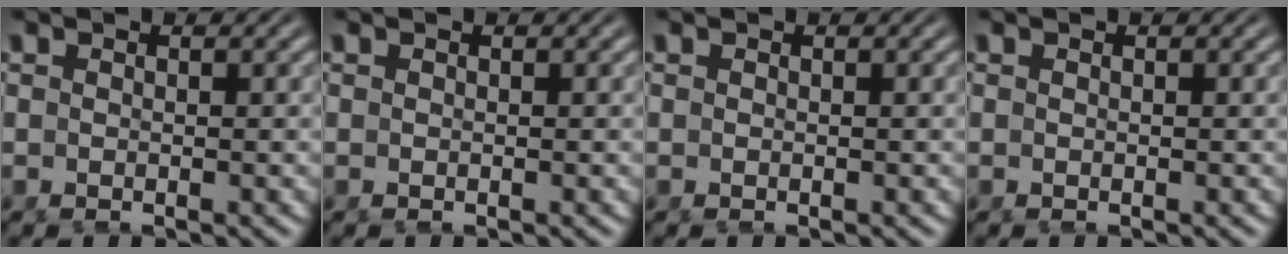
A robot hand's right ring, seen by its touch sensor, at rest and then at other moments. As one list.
[{"total": 0.0}, {"total": 0.0}, {"total": 0.0}]